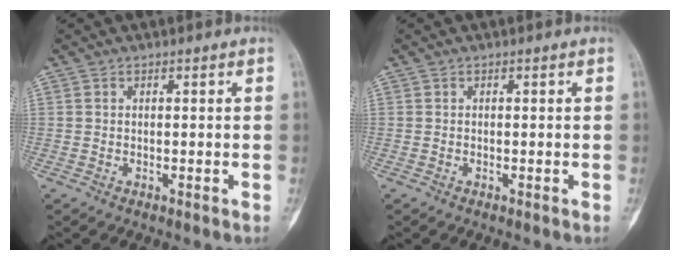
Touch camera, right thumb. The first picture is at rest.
{"total": 0.0}